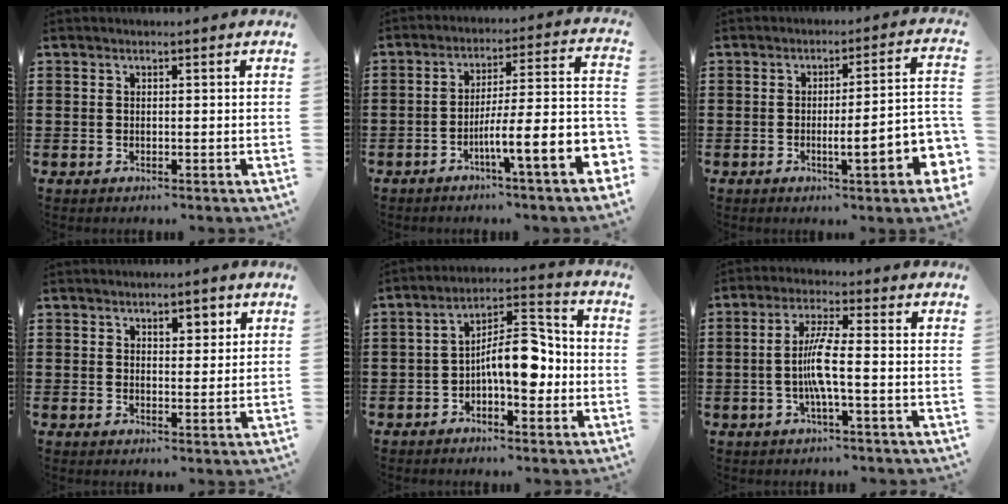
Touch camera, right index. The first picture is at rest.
{"total": 9.5, "force": [-3.8, 0.6, 8.7], "torque": [-0.143, -0.032, -0.075]}
{"total": 8.0, "force": [-2.8, 0.9, 7.4], "torque": [-0.107, -0.023, -0.053]}
{"total": 3.0, "force": [1.7, 1.5, 2.0], "torque": [-0.028, 0.003, 0.024]}
{"total": 9.7, "force": [-1.7, 4.2, 8.6], "torque": [-0.130, 0.006, -0.034]}
{"total": 6.0, "force": [-1.1, 0.5, 5.9], "torque": [-0.120, -0.006, -0.029]}